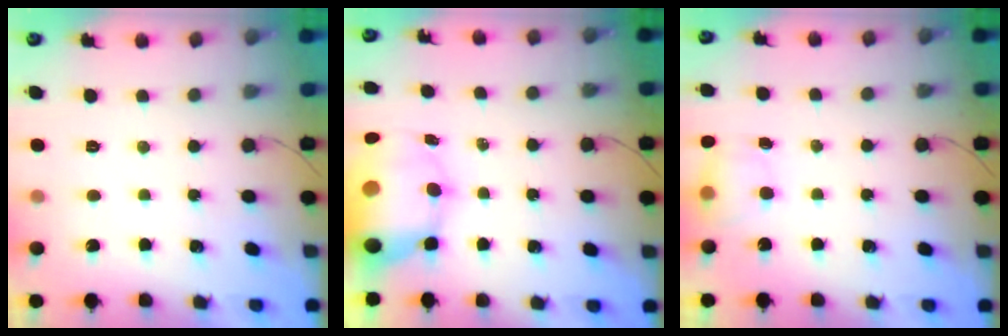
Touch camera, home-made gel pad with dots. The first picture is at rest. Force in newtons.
{"total": 13.3, "press": 12.9, "slide": 3.0}
{"total": 5.2, "press": 5.1, "slide": 1.1}